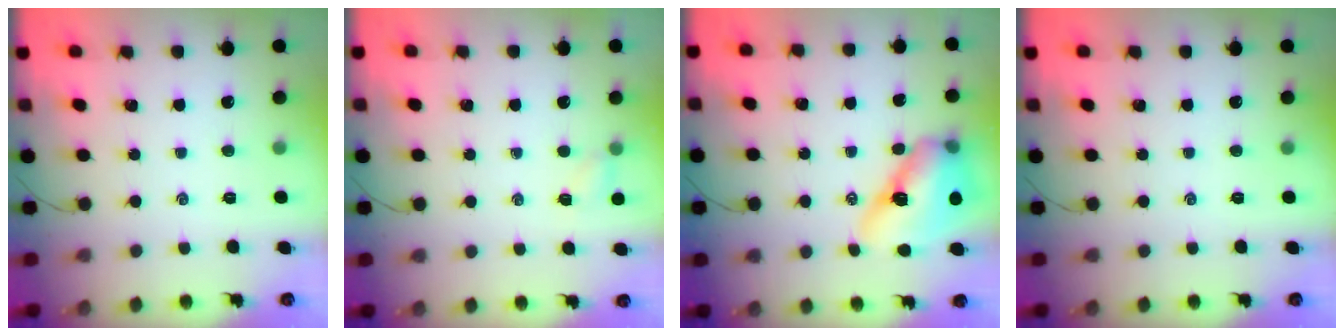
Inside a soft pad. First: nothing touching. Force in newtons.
{"total": 2.5, "press": 2.3, "slide": 0.9}
{"total": 14.5, "press": 13.8, "slide": 4.3}
{"total": 0.0}